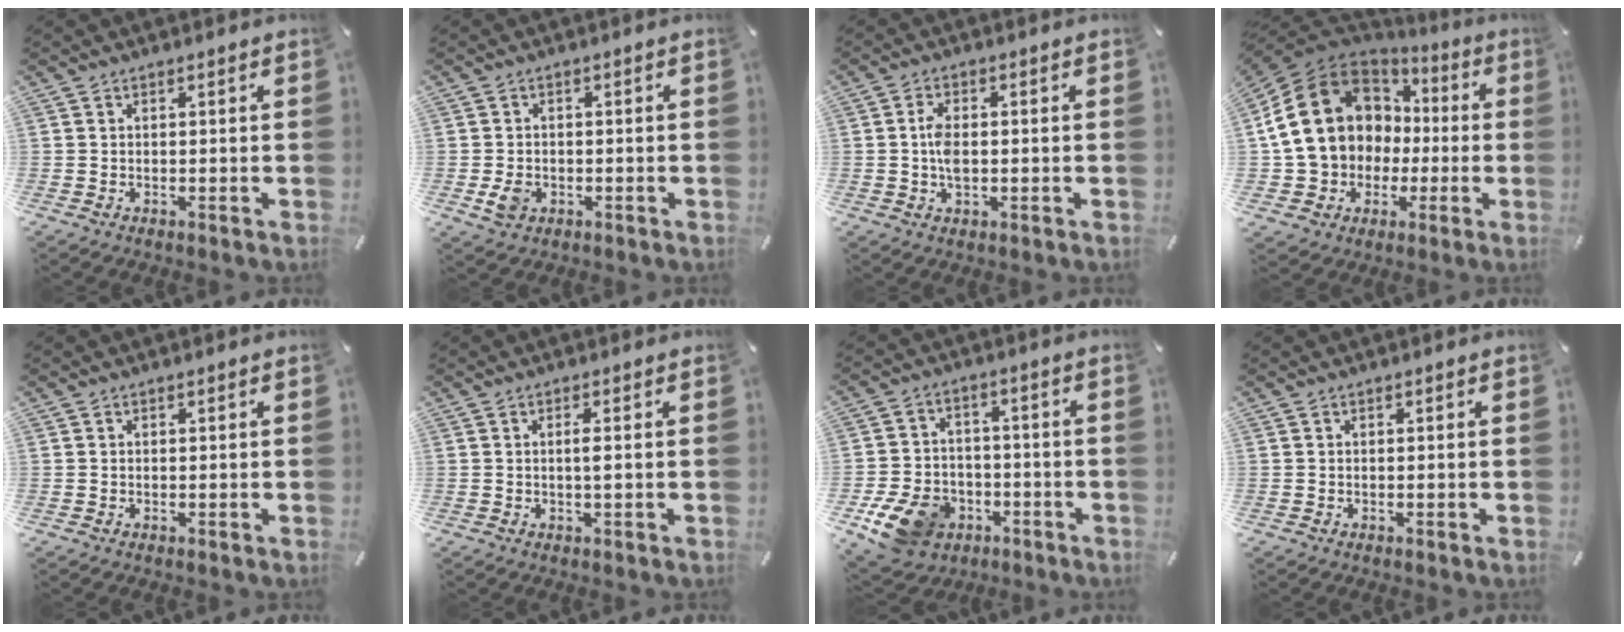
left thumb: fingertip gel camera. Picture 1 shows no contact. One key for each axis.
{"total": 3.8, "fx": -0.9, "fy": 3.1, "fz": 2.0, "tx": -0.037, "ty": -0.003, "tz": -0.018}
{"total": 4.4, "fx": -0.2, "fy": 2.5, "fz": 3.7, "tx": -0.084, "ty": 0.001, "tz": -0.008}
{"total": 19.1, "fx": 1.5, "fy": 16.8, "fz": 9.0, "tx": -0.185, "ty": 0.003, "tz": 0.042}
{"total": 0.0}
{"total": 2.2, "fx": 0.1, "fy": 0.3, "fz": 2.1, "tx": -0.043, "ty": -0.004, "tz": 0.001}
{"total": 12.3, "fx": -5.7, "fy": 9.2, "fz": 5.8, "tx": -0.118, "ty": 0.039, "tz": -0.098}
{"total": 0.0}